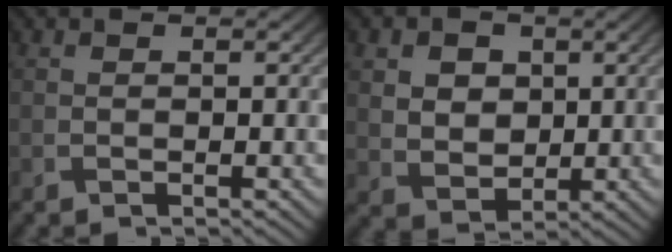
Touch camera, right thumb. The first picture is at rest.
{"total": 5.8, "force": [2.1, 4.6, 2.8], "torque": [-0.095, -0.002, 0.041]}